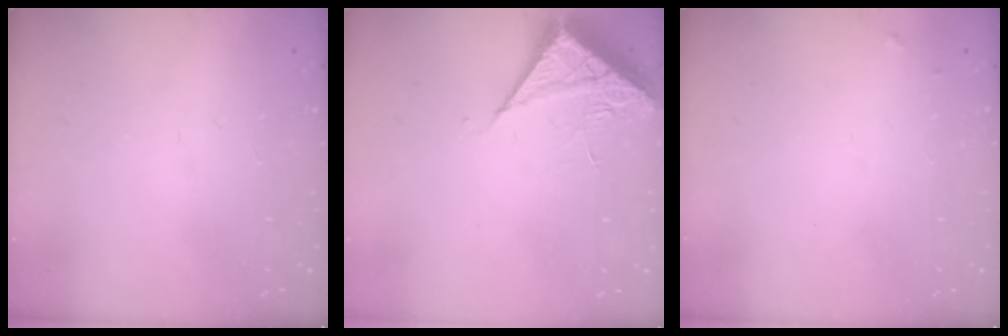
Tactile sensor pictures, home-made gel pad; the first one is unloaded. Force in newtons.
{"total": 6.2, "press": 6.2, "slide": 0.4}
{"total": 3.5, "press": 3.5, "slide": 0.2}